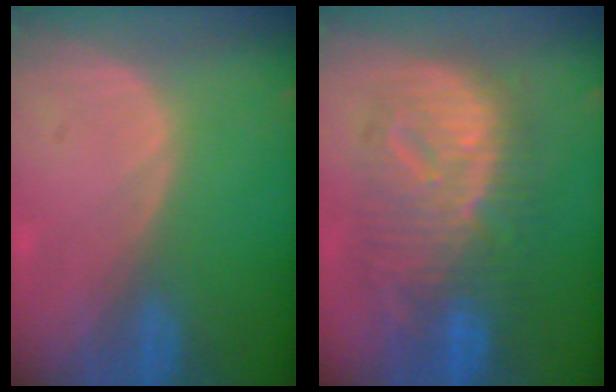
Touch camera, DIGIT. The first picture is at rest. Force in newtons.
{"total": 12.0, "press": 11.9, "slide": 1.3}